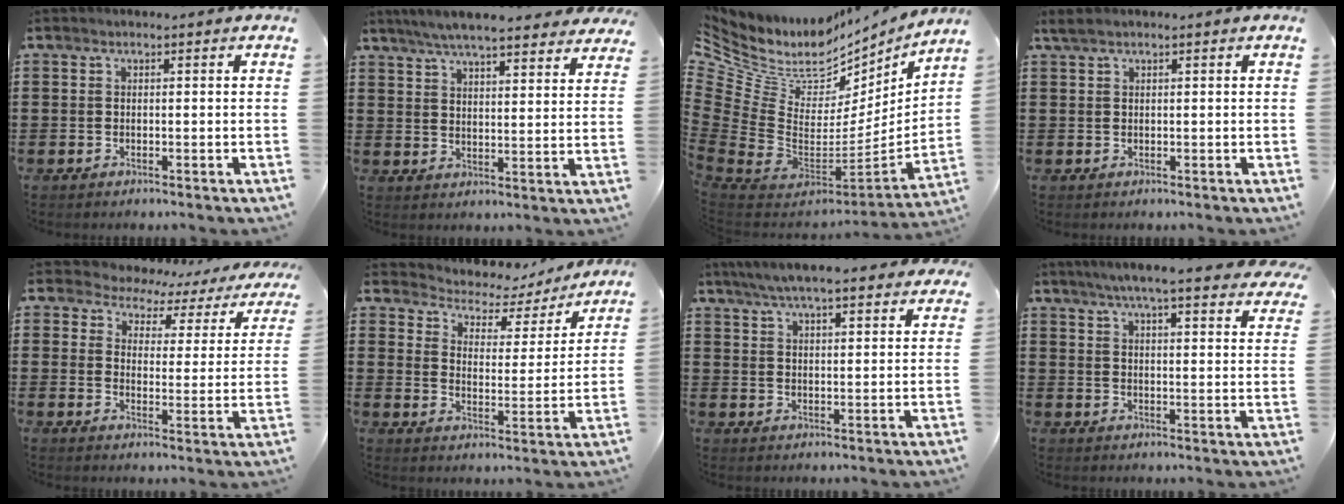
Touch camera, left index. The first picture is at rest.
{"total": 6.2, "force": [5.7, 0.1, 2.4], "torque": [-0.066, -0.024, 0.102]}
{"total": 7.5, "force": [5.2, 4.9, 2.1], "torque": [-0.098, -0.067, 0.090]}
{"total": 1.0, "force": [0.5, 0.1, 0.9], "torque": [-0.018, 0.001, 0.009]}
{"total": 3.8, "force": [3.4, 1.6, 0.4], "torque": [-0.035, -0.025, 0.054]}
{"total": 3.9, "force": [3.6, 1.4, 0.7], "torque": [-0.031, -0.034, 0.051]}
{"total": 5.7, "force": [5.3, 0.3, 2.2], "torque": [-0.060, -0.017, 0.094]}
{"total": 5.9, "force": [5.1, -0.4, 2.8], "torque": [-0.073, -0.025, 0.087]}